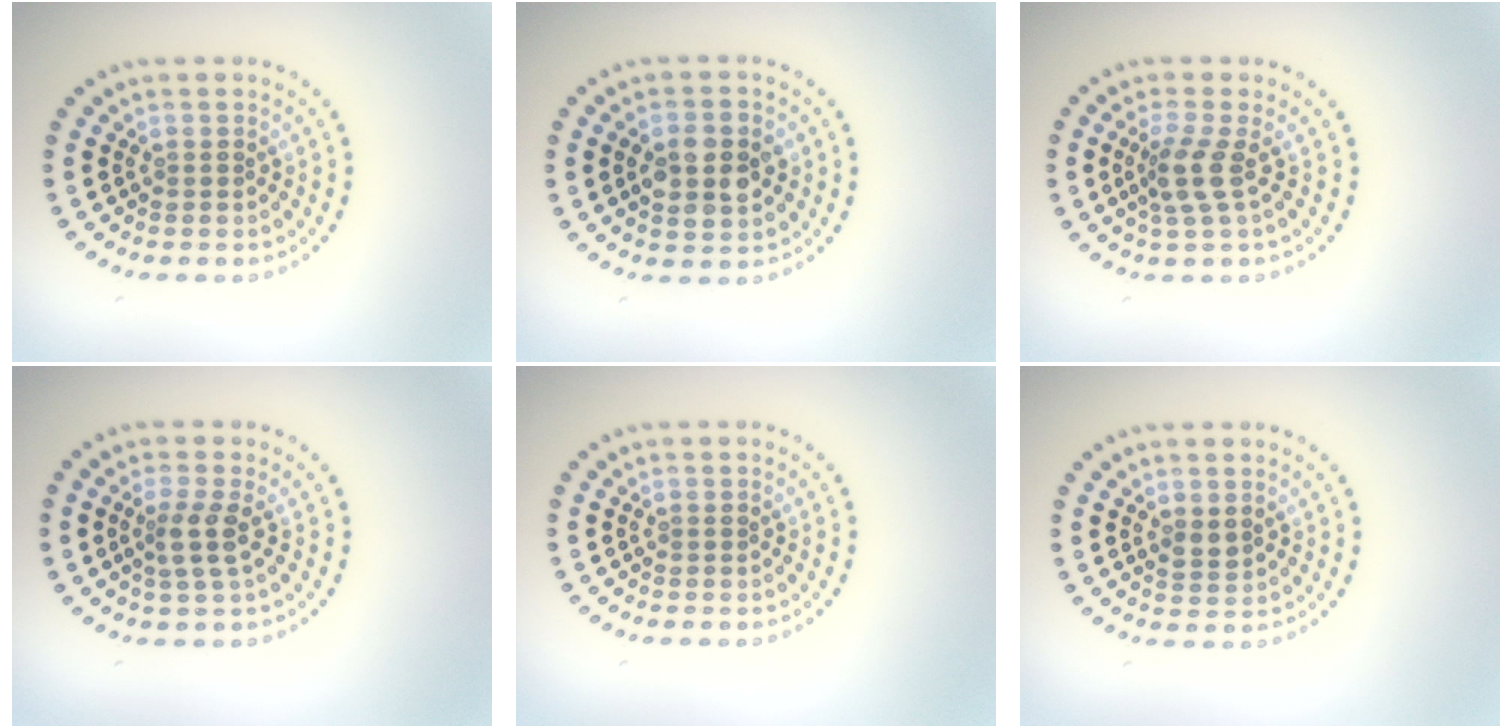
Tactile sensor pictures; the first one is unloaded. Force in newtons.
{"total": 4.1, "press": 4.1, "slide": 0.2}
{"total": 2.5, "press": 1.9, "slide": 1.7}
{"total": 2.3, "press": 1.9, "slide": 1.3}
{"total": 0.0}
{"total": 1.2, "press": 1.2, "slide": 0.3}